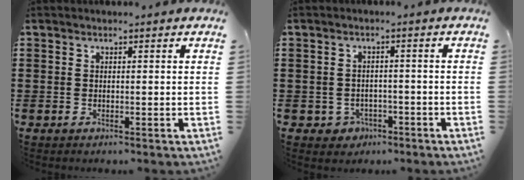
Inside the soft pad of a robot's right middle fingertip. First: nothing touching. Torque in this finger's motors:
{"motor_torque": [0.44, -0.30, 0.00, 0.00]}